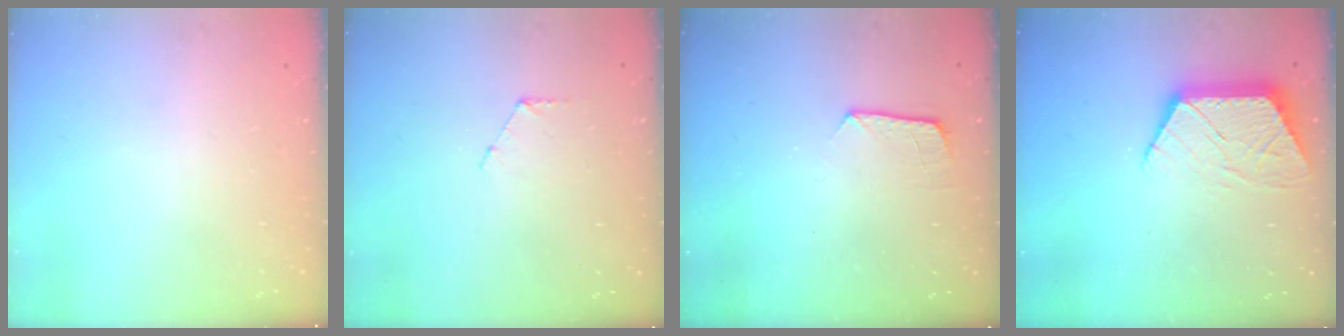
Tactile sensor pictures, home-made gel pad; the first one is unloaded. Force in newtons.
{"total": 4.6, "press": 4.6, "slide": 0.4}
{"total": 5.9, "press": 5.8, "slide": 0.6}
{"total": 10.3, "press": 10.3, "slide": 0.7}